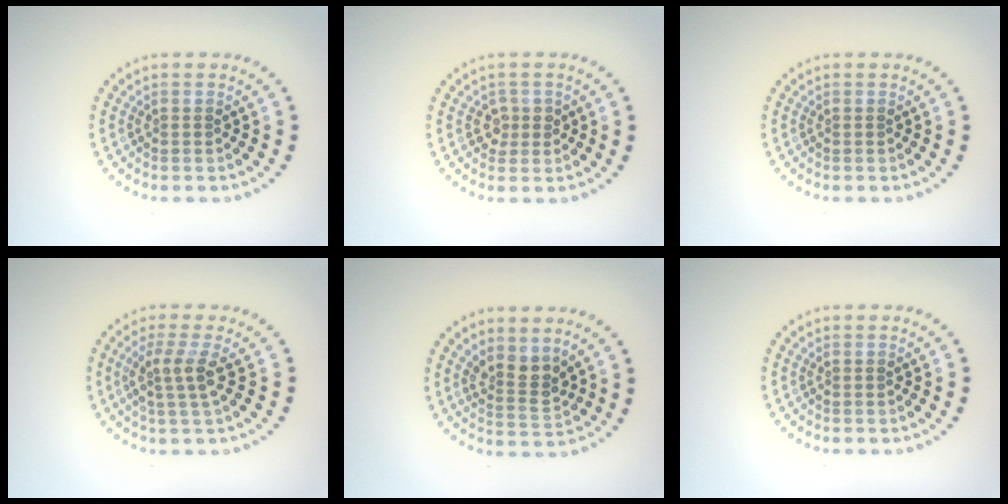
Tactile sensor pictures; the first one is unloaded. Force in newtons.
{"total": 1.5, "press": 1.4, "slide": 0.7}
{"total": 0.0}
{"total": 2.7, "press": 2.1, "slide": 1.7}
{"total": 2.7, "press": 2.3, "slide": 1.5}
{"total": 0.0}